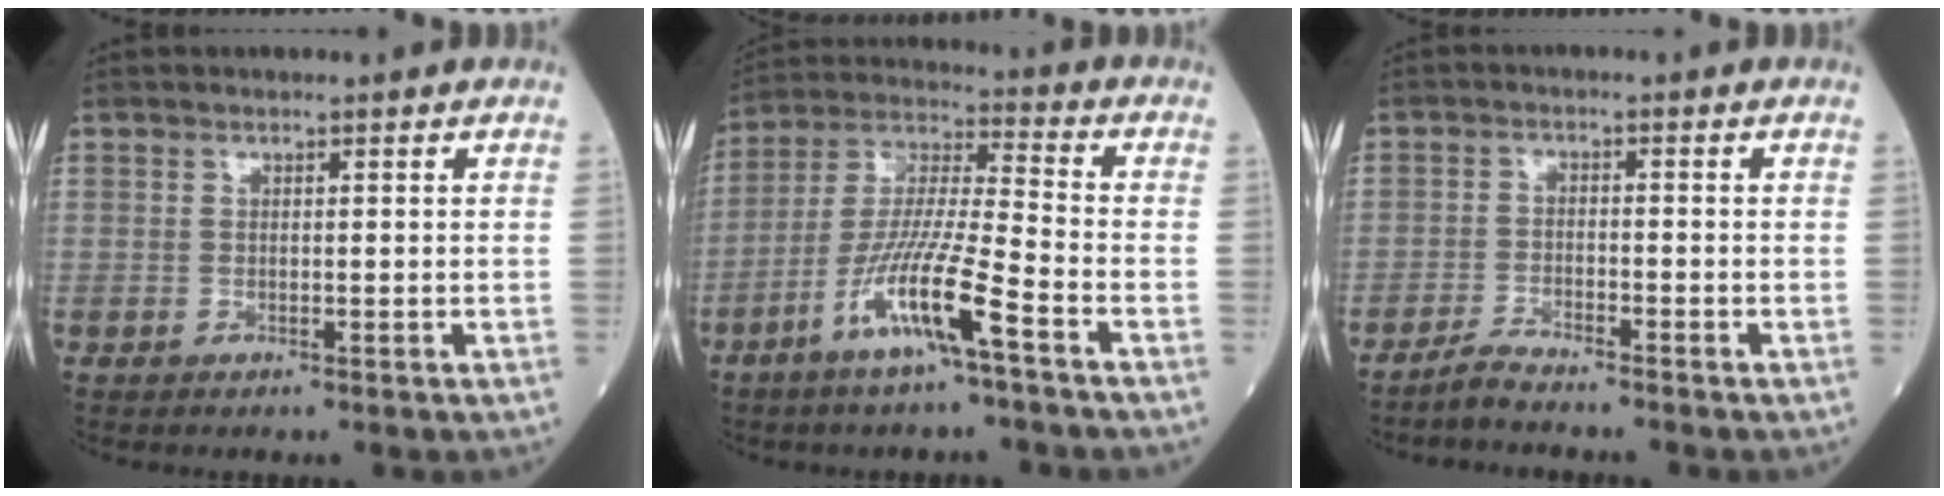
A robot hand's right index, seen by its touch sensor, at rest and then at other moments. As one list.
[{"total": 12.2, "force": [-6.3, 0.1, 10.4], "torque": [-0.209, -0.008, -0.123]}, {"total": 2.8, "force": [-2.7, -0.3, 0.7], "torque": [-0.020, -0.011, -0.055]}]